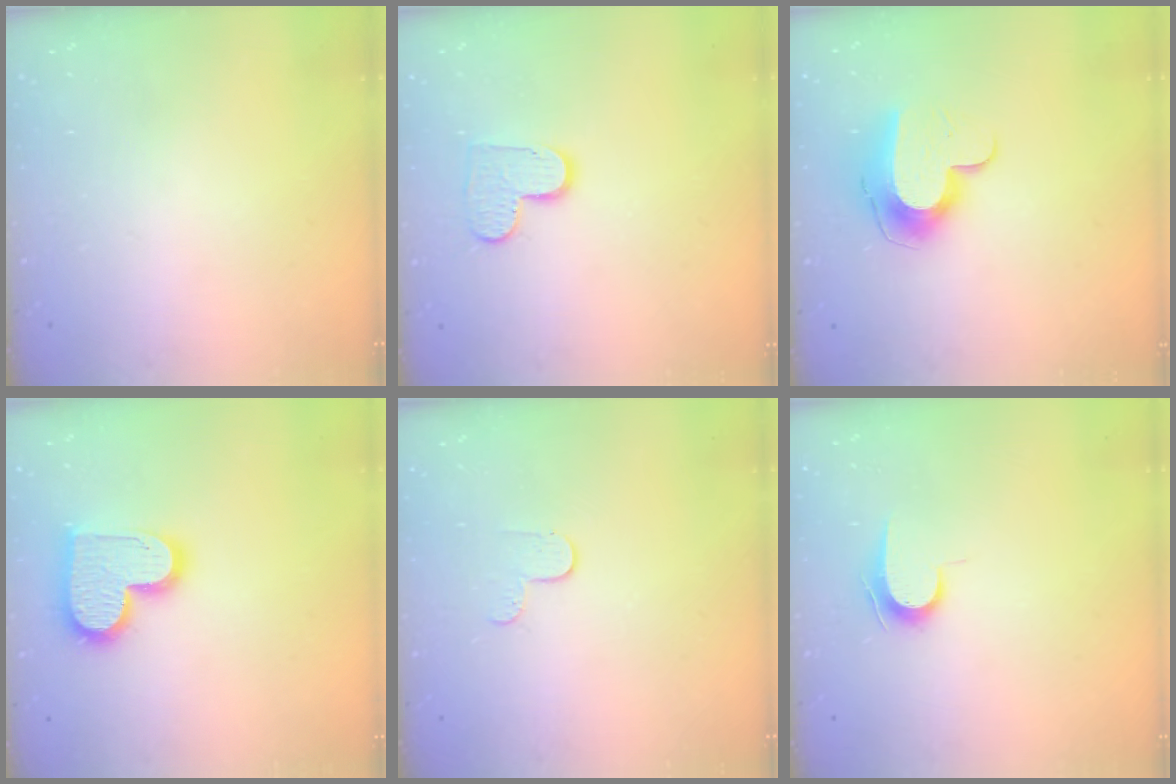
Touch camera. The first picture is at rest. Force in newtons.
{"total": 8.1, "press": 8.1, "slide": 0.1}
{"total": 12.0, "press": 11.9, "slide": 0.9}
{"total": 15.1, "press": 15.1, "slide": 1.1}
{"total": 4.9, "press": 4.9, "slide": 0.5}
{"total": 7.0, "press": 7.0, "slide": 0.8}